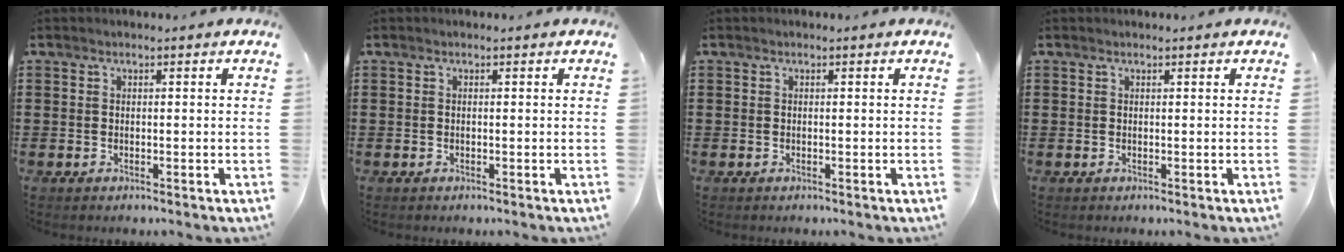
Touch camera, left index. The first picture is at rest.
{"total": 0.0}
{"total": 0.0}
{"total": 0.0}